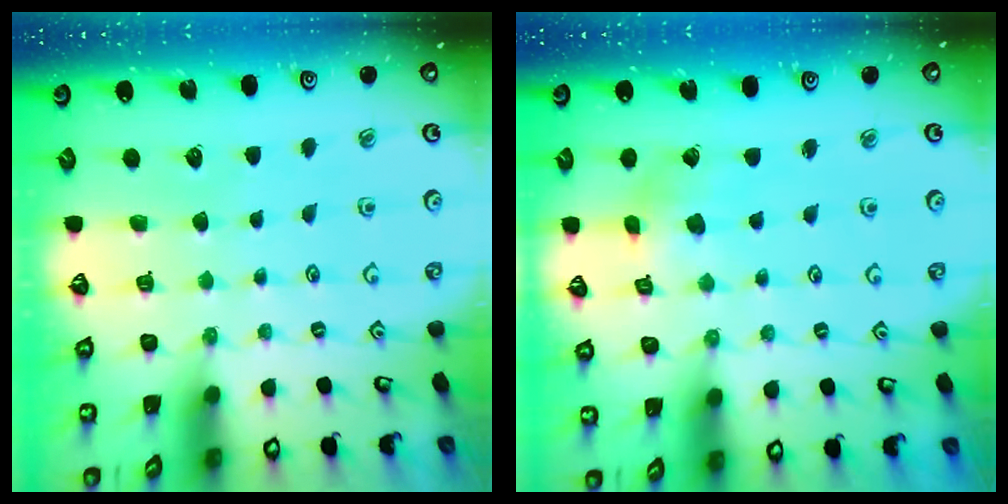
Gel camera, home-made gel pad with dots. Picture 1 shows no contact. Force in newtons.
{"total": 2.4, "press": 2.3, "slide": 0.5}